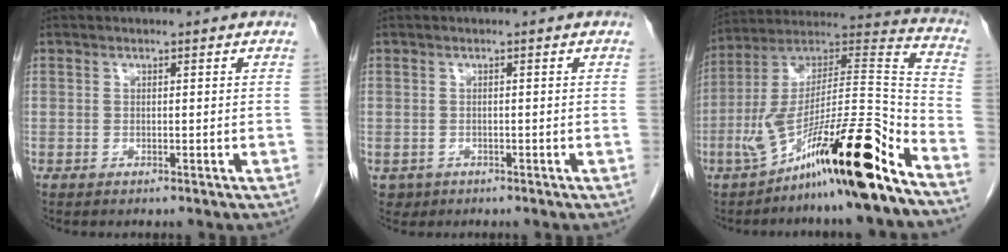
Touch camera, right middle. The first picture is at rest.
{"total": 1.6, "force": [-0.7, 1.4, 0.2], "torque": [-0.006, 0.003, -0.007]}
{"total": 23.2, "force": [-14.1, 1.5, 18.4], "torque": [-0.295, -0.005, -0.238]}